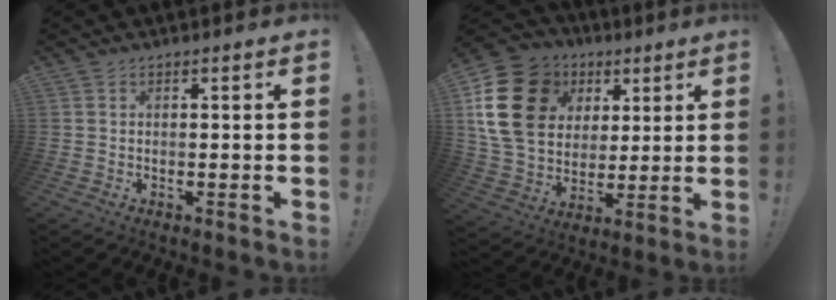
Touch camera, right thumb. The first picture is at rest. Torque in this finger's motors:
{"motor_torque": [1.68, 3.32, 0.94, -0.35, 0.58]}